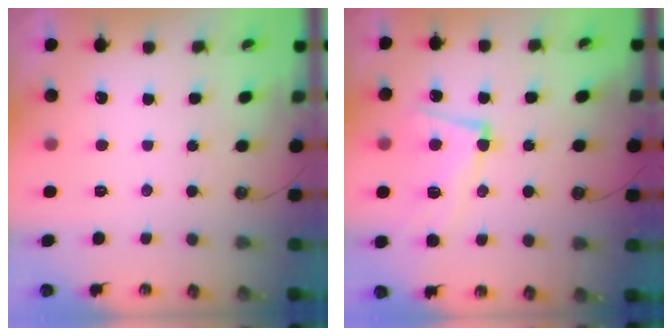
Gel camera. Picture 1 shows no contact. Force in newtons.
{"total": 6.6, "press": 6.3, "slide": 1.8}